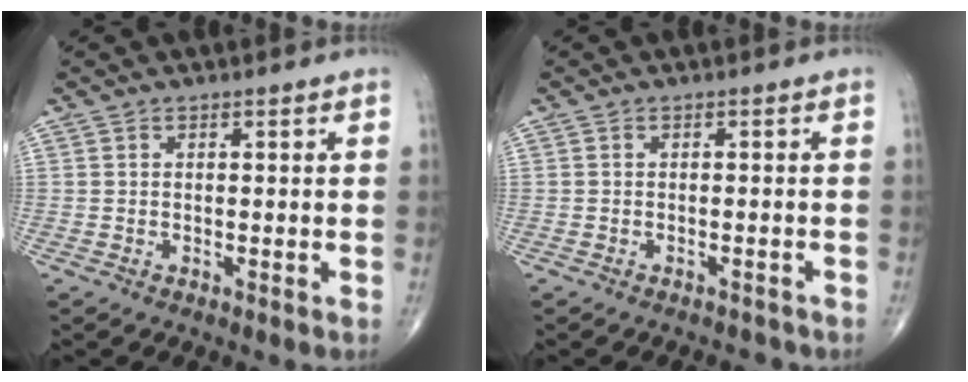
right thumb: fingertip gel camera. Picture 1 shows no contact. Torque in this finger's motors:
{"motor_torque": [-0.57, -0.16, -0.48, -0.17, -0.14]}